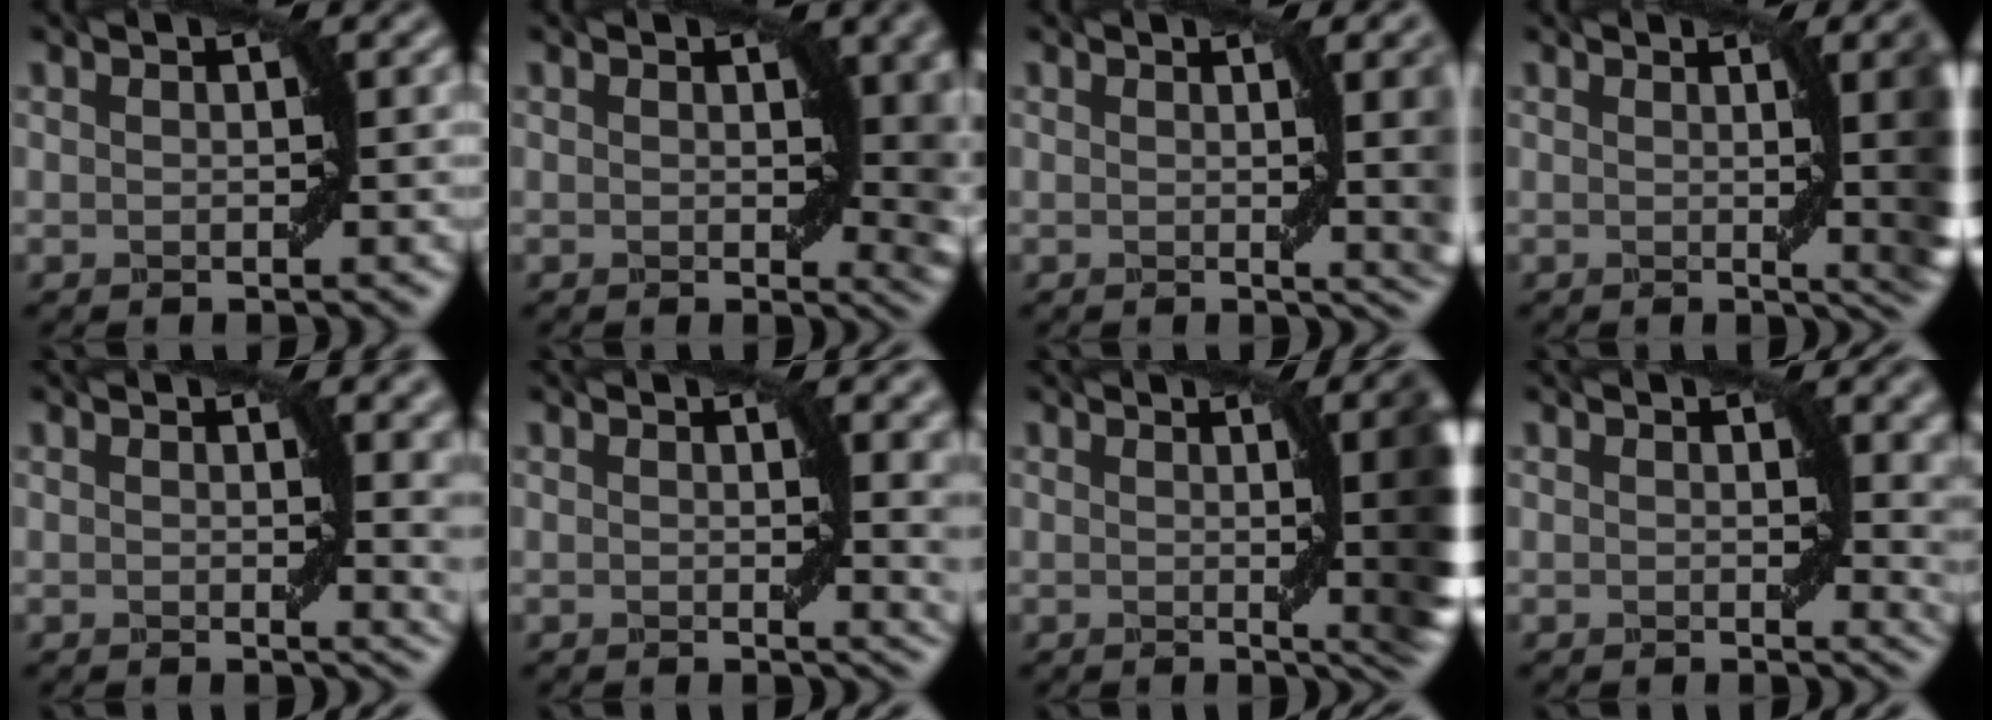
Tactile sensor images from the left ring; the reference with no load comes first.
{"total": 5.2, "force": [1.1, 2.8, 4.2], "torque": [-0.037, -0.007, 0.017]}
{"total": 8.7, "force": [0.7, 2.8, 8.2], "torque": [-0.060, 0.010, 0.009]}
{"total": 9.5, "force": [0.6, 2.8, 9.1], "torque": [-0.062, 0.015, 0.007]}
{"total": 4.6, "force": [1.1, 1.5, 4.2], "torque": [-0.035, -0.004, 0.019]}
{"total": 4.5, "force": [1.1, 1.5, 4.1], "torque": [-0.035, -0.005, 0.020]}
{"total": 10.6, "force": [0.7, 3.1, 10.1], "torque": [-0.069, 0.018, 0.007]}
{"total": 4.0, "force": [1.2, 2.0, 3.3], "torque": [-0.027, -0.007, 0.021]}